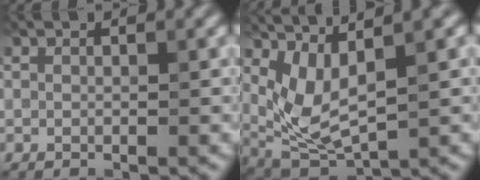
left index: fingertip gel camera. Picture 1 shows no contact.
{"total": 4.5, "force": [1.6, 1.4, 4.0], "torque": [-0.100, -0.006, 0.038]}